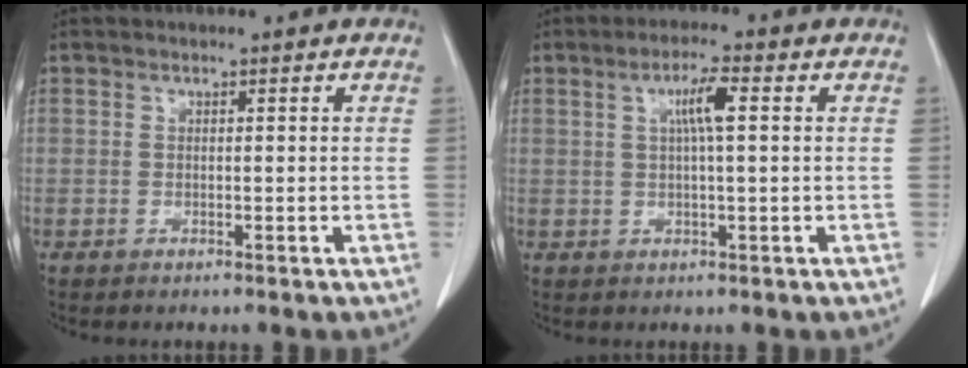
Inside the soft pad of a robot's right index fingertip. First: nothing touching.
{"total": 4.4, "force": [1.1, 0.2, 4.2], "torque": [-0.077, 0.006, 0.020]}